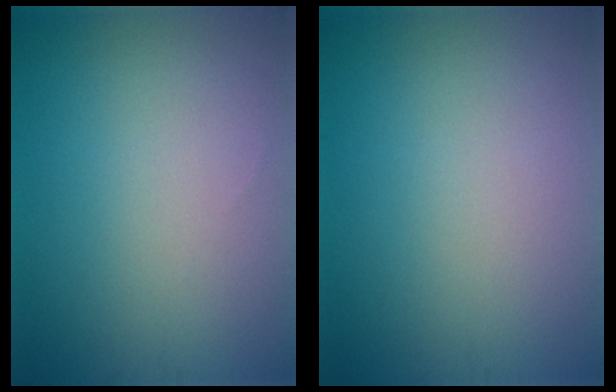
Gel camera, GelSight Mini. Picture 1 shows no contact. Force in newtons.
{"total": 0.0}